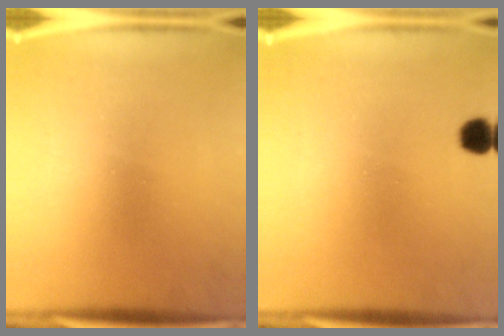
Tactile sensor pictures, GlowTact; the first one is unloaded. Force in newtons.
{"total": 3.3}